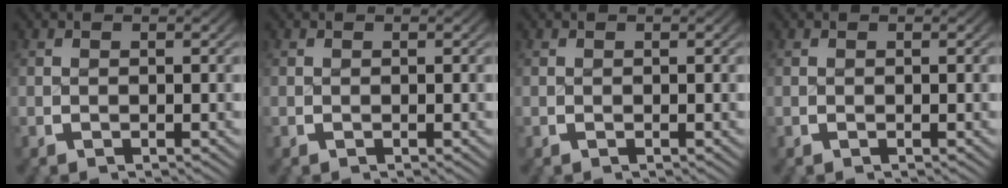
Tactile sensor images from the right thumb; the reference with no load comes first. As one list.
[{"total": 0.0}, {"total": 0.0}, {"total": 0.0}]